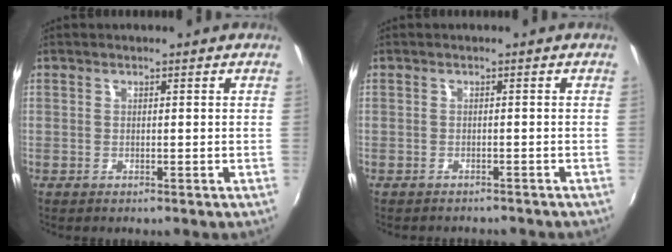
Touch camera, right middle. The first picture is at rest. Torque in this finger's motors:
{"motor_torque": [0.11, -0.14, 0.03, 0.02]}